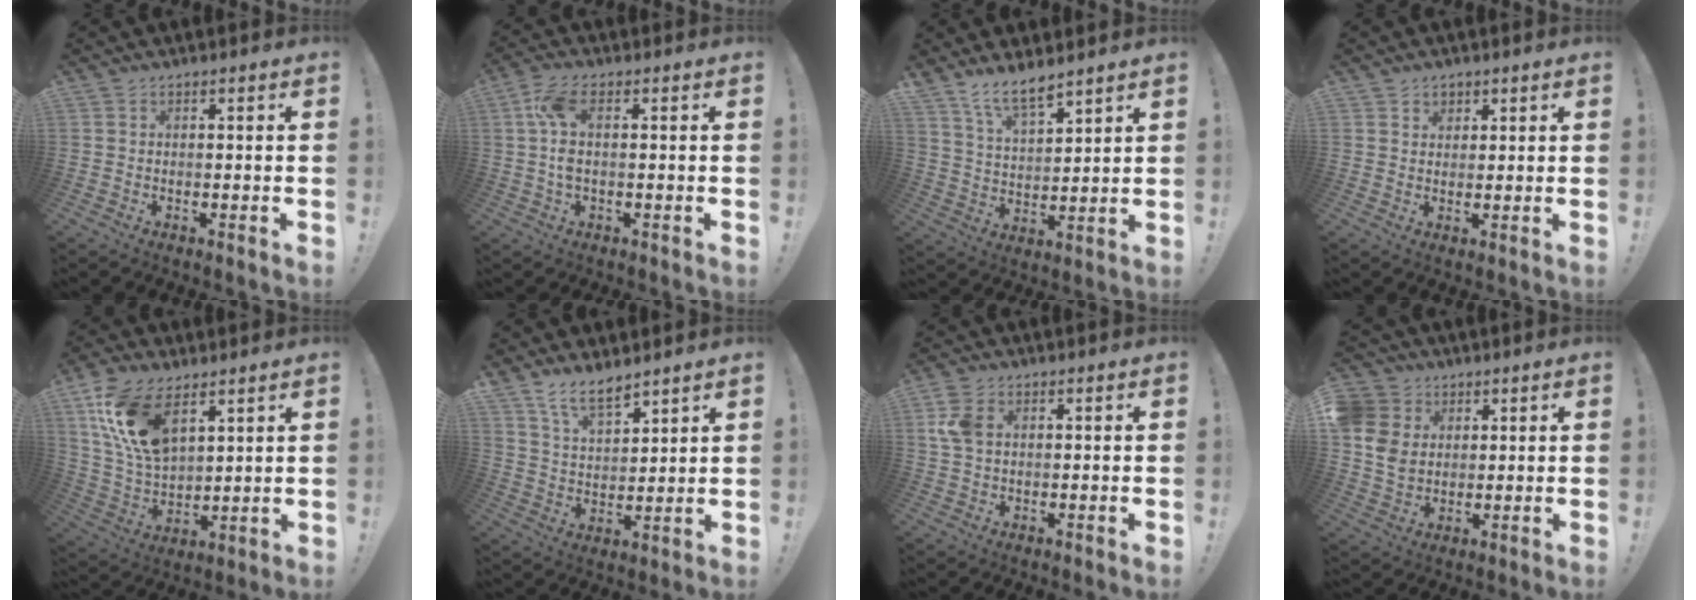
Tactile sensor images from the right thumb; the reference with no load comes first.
{"total": 6.9, "force": [0.7, 2.7, 6.3], "torque": [-0.143, -0.002, 0.015]}
{"total": 8.7, "force": [7.3, 2.5, 4.1], "torque": [-0.084, -0.047, 0.139]}
{"total": 2.7, "force": [1.9, 2.0, 0.1], "torque": [0.014, -0.012, 0.030]}
{"total": 16.7, "force": [8.8, 9.0, 11.0], "torque": [-0.226, -0.040, 0.164]}
{"total": 9.0, "force": [7.4, 3.3, 4.0], "torque": [-0.076, -0.046, 0.141]}
{"total": 5.7, "force": [1.5, 3.9, 3.9], "torque": [-0.086, 0.004, 0.028]}
{"total": 10.3, "force": [3.1, 8.9, 4.2], "torque": [-0.087, -0.013, 0.064]}